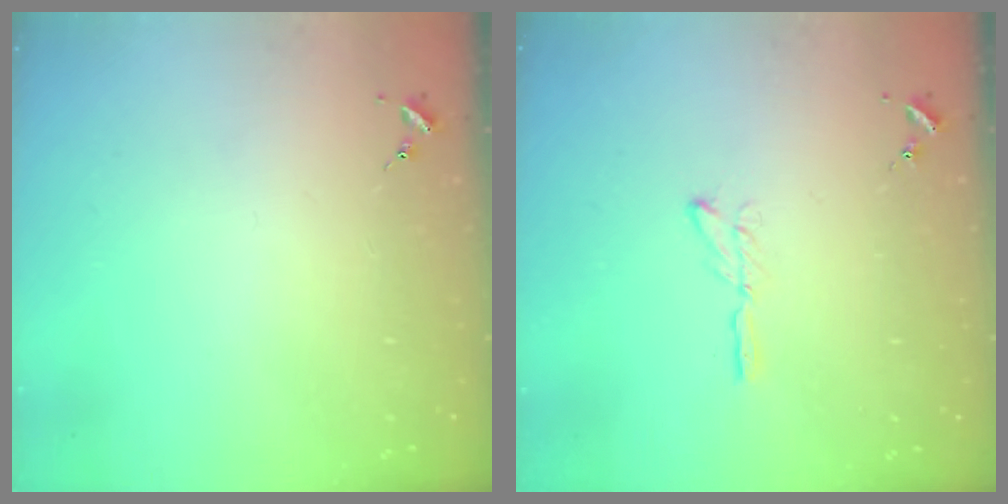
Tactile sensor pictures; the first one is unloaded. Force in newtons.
{"total": 4.5, "press": 4.5, "slide": 0.5}